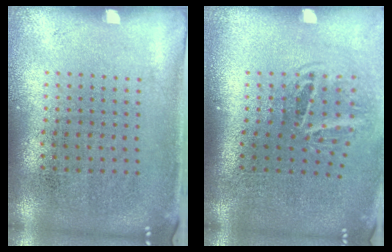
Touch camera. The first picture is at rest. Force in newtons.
{"total": 1.8, "press": 1.2, "slide": 1.3}